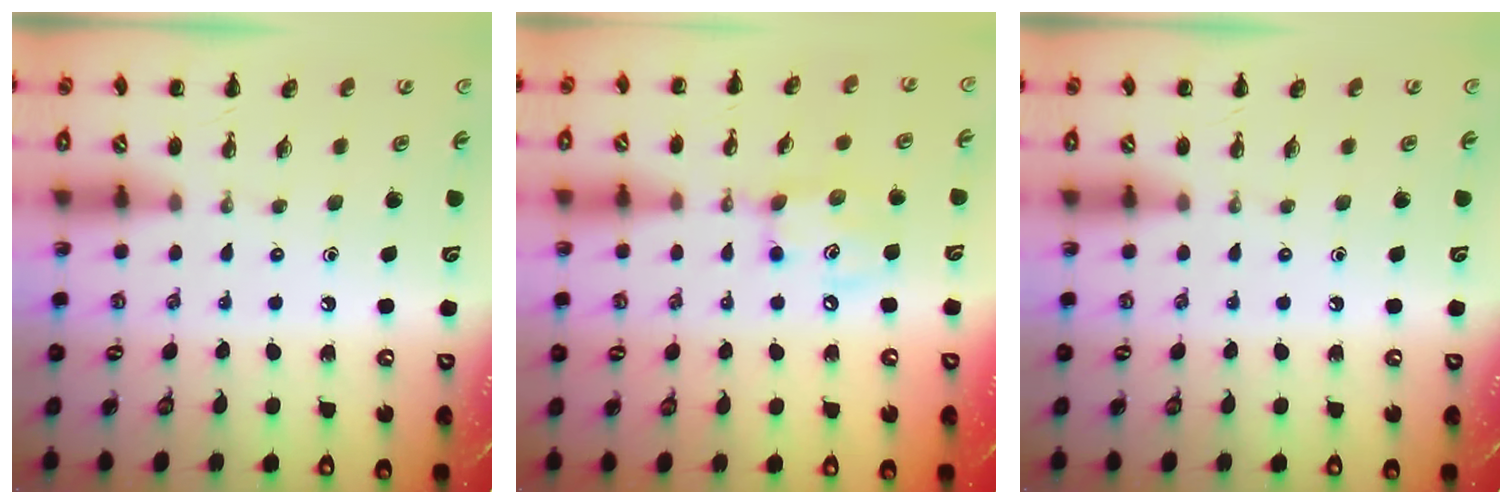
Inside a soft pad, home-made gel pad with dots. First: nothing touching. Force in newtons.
{"total": 8.4, "press": 8.3, "slide": 1.2}
{"total": 0.0}